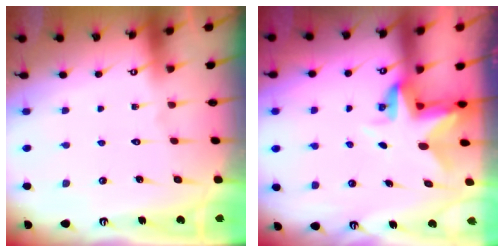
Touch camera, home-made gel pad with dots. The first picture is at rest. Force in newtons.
{"total": 4.3, "press": 4.3, "slide": 0.2}